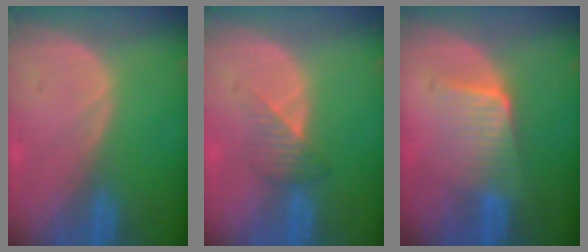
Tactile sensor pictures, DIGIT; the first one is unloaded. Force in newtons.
{"total": 3.2, "press": 3.0, "slide": 1.1}
{"total": 6.8, "press": 6.0, "slide": 3.2}